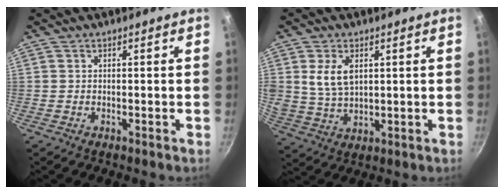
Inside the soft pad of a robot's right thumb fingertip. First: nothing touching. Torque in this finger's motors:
{"motor_torque": [-0.51, 1.71, 0.98, 0.84, 0.22]}